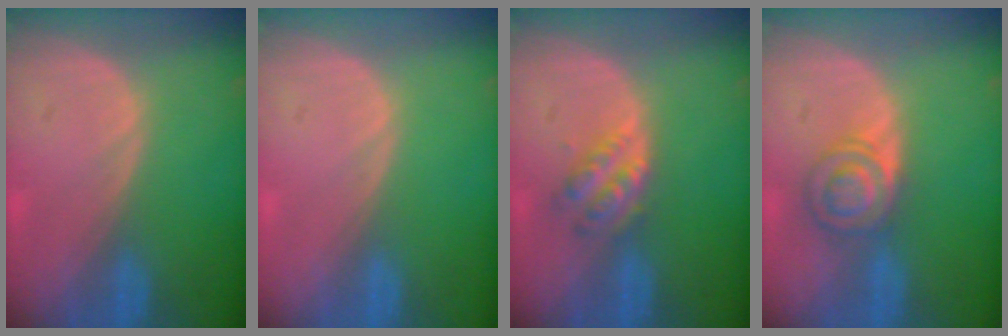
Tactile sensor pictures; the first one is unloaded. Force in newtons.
{"total": 0.0}
{"total": 4.7, "press": 4.2, "slide": 2.3}
{"total": 5.2, "press": 5.2, "slide": 0.4}